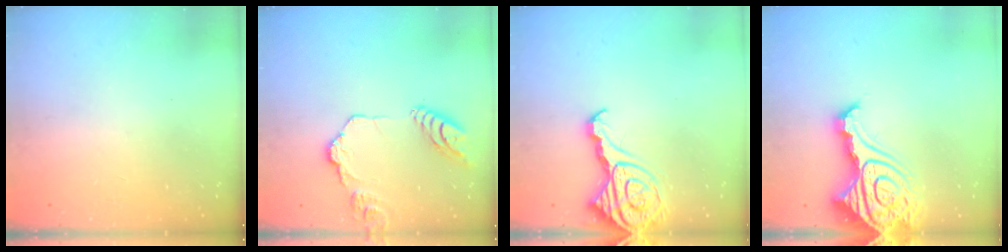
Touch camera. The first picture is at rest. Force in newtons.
{"total": 13.0, "press": 13.0, "slide": 1.1}
{"total": 13.5, "press": 13.4, "slide": 1.4}
{"total": 20.6, "press": 20.4, "slide": 2.4}